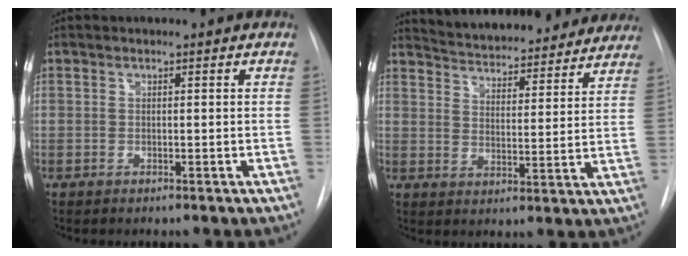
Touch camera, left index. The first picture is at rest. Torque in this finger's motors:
{"motor_torque": [0.08, -1.04, 0.35, 0.11]}